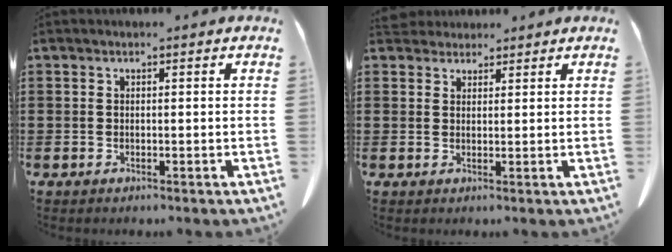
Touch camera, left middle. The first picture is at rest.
{"total": 2.6, "force": [2.4, 0.9, 0.2], "torque": [-0.003, -0.004, 0.046]}